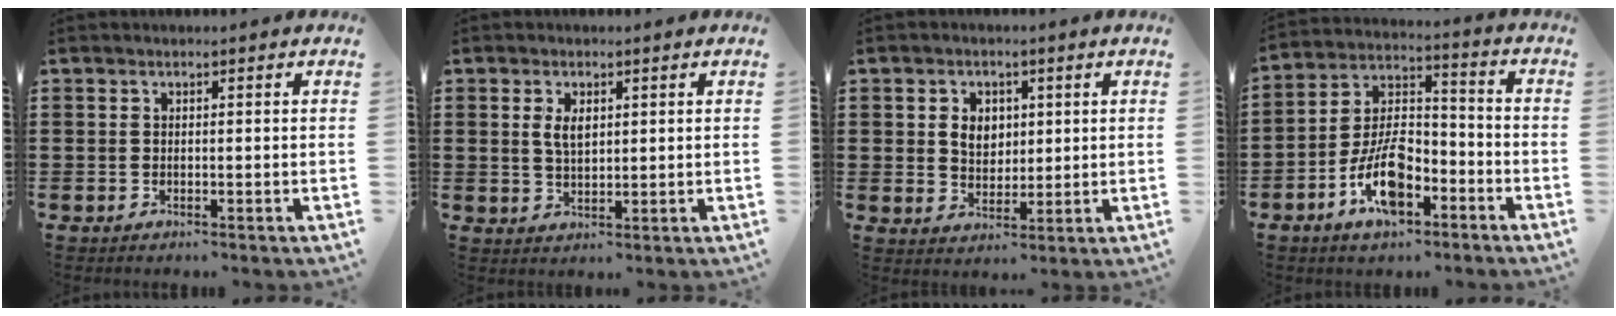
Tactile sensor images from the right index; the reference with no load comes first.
{"total": 3.1, "force": [1.0, 1.5, 2.6], "torque": [-0.054, 0.005, 0.017]}
{"total": 4.1, "force": [0.9, 3.2, 2.4], "torque": [-0.049, 0.009, 0.012]}
{"total": 10.8, "force": [-5.7, 5.0, 7.6], "torque": [-0.159, 0.010, -0.105]}